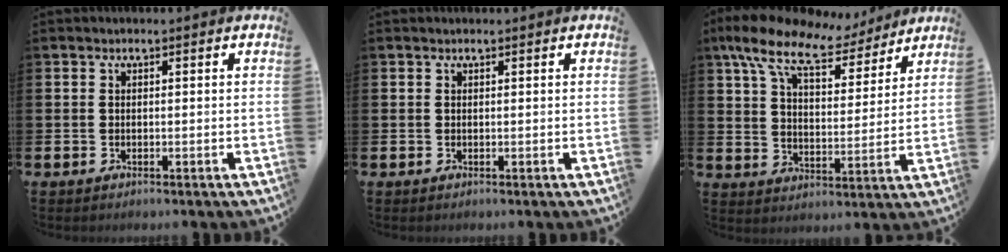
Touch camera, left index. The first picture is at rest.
{"total": 0.0}
{"total": 11.9, "force": [9.7, 4.2, 5.4], "torque": [-0.126, -0.051, 0.170]}